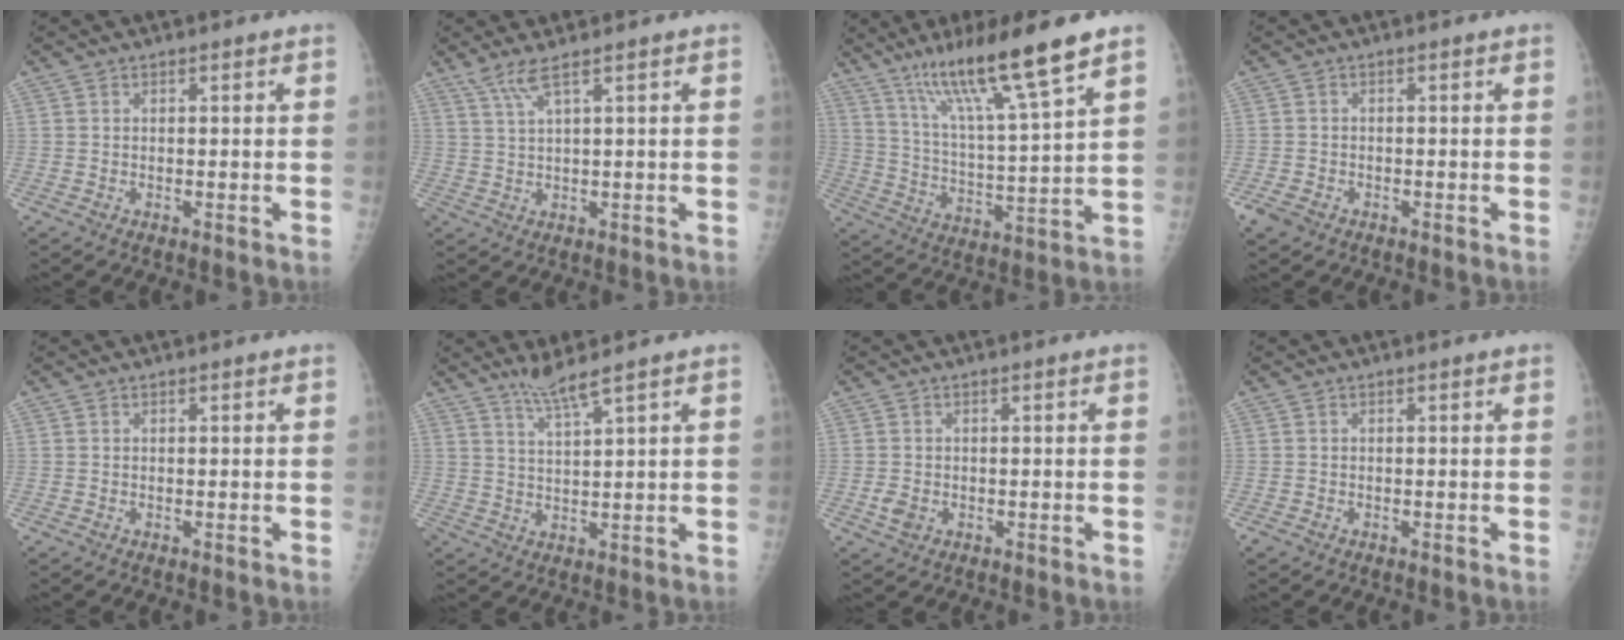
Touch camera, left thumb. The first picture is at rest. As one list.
[{"total": 3.5, "force": [2.4, 0.1, 2.6], "torque": [-0.065, -0.002, 0.059]}, {"total": 16.7, "force": [11.2, 0.7, 12.3], "torque": [-0.208, -0.054, 0.198]}, {"total": 2.6, "force": [-1.5, 1.8, 1.1], "torque": [-0.020, 0.002, -0.027]}, {"total": 0.0}, {"total": 4.1, "force": [3.3, -0.7, 2.3], "torque": [-0.046, -0.026, 0.072]}, {"total": 2.4, "force": [-0.6, 1.9, 1.3], "torque": [-0.022, 0.000, -0.009]}, {"total": 0.7, "force": [-0.4, 0.5, 0.3], "torque": [-0.007, 0.000, -0.009]}]